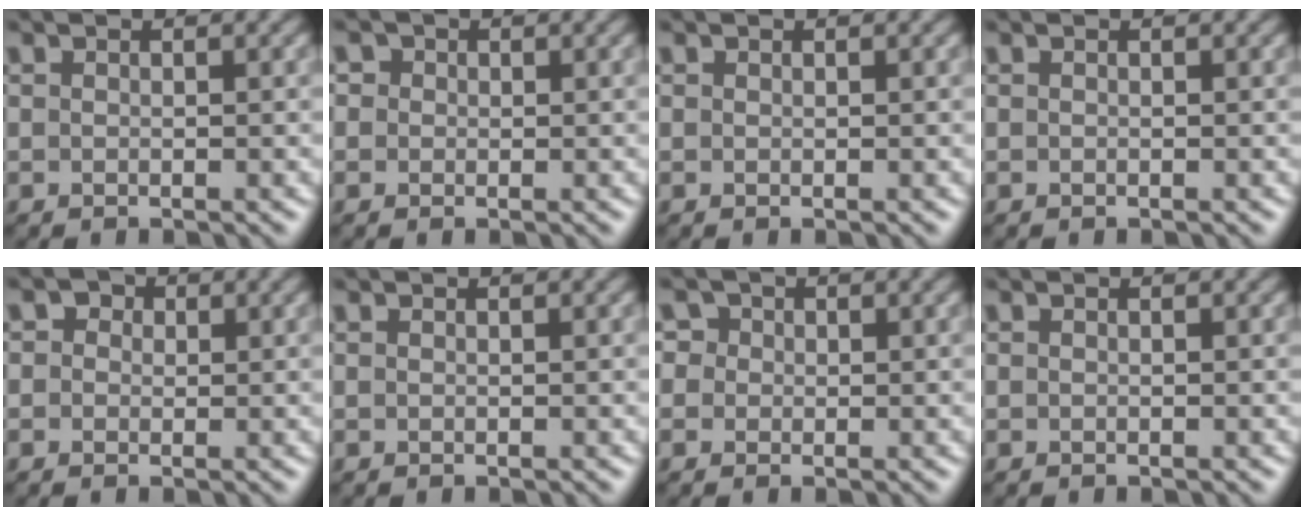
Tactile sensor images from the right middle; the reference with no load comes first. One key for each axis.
{"total": 1.3, "fx": 0.4, "fy": 1.2, "fz": 0.3, "tx": -0.001, "ty": -0.002, "tz": -0.001}
{"total": 0.0}
{"total": 0.0}
{"total": 2.6, "fx": 1.1, "fy": 2.1, "fz": 1.2, "tx": -0.020, "ty": 0.000, "tz": -0.001}
{"total": 0.0}
{"total": 2.8, "fx": 1.1, "fy": 2.4, "fz": 0.9, "tx": -0.022, "ty": 0.003, "tz": 0.005}
{"total": 0.0}